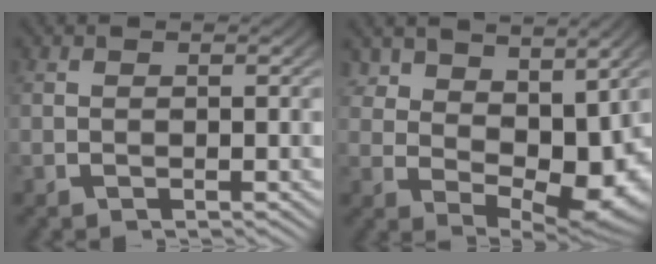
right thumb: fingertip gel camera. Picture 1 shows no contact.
{"total": 6.5, "force": [1.3, 3.5, 5.3], "torque": [-0.095, -0.034, 0.046]}